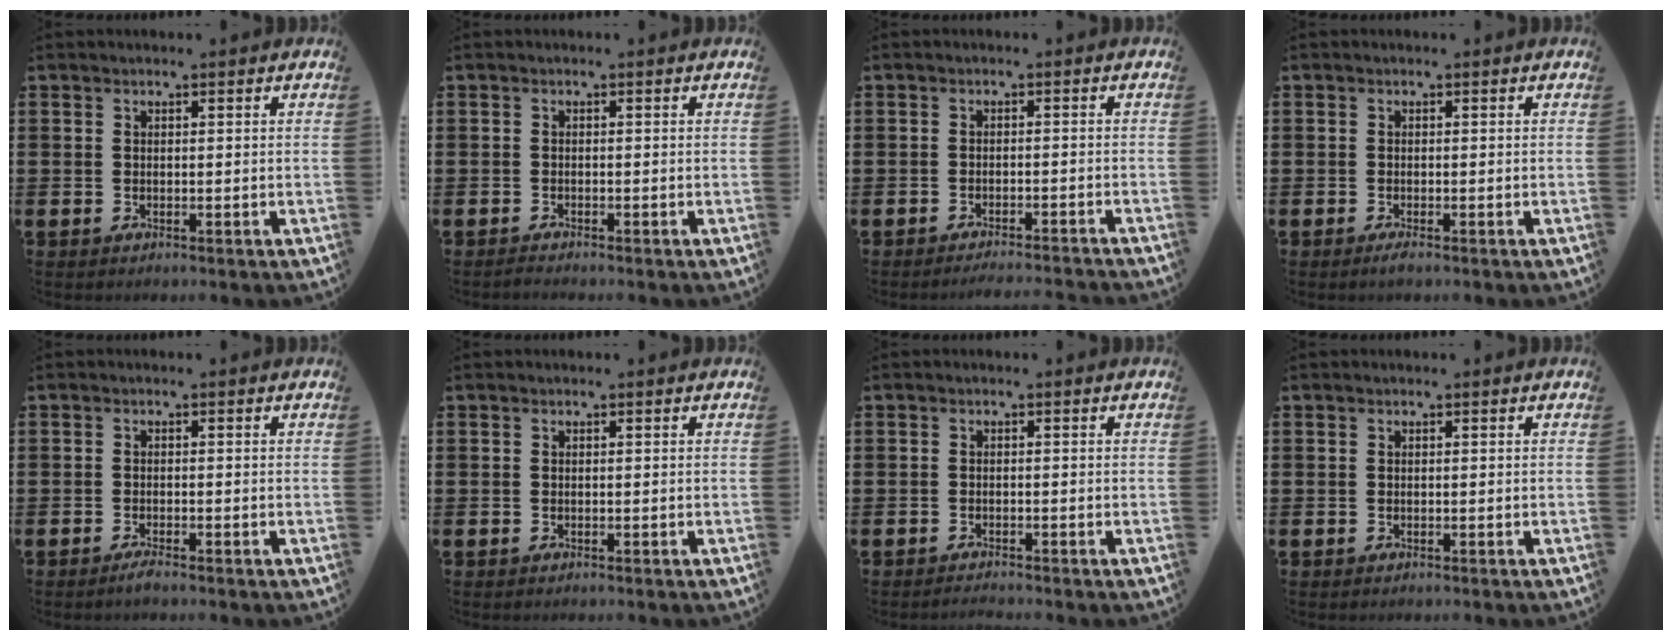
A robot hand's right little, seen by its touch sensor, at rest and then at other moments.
{"total": 0.6, "force": [-0.6, 0.0, 0.2], "torque": [-0.004, -0.003, -0.011]}
{"total": 1.5, "force": [-1.5, -0.2, 0.3], "torque": [-0.004, 0.003, -0.029]}
{"total": 0.8, "force": [-0.4, 0.1, 0.7], "torque": [-0.011, -0.001, -0.007]}
{"total": 1.1, "force": [-0.8, 0.0, 0.7], "torque": [-0.012, -0.001, -0.016]}
{"total": 0.0}
{"total": 0.8, "force": [-0.8, -0.1, 0.1], "torque": [-0.002, 0.000, -0.016]}
{"total": 0.0}